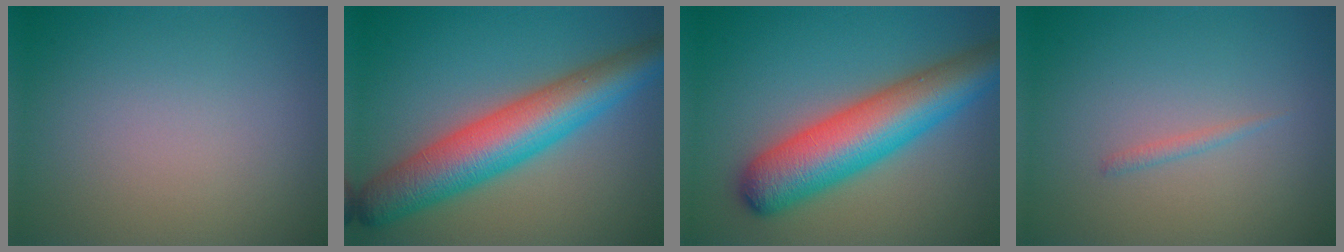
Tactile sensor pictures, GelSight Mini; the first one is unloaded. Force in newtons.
{"total": 8.7, "press": 8.7, "slide": 0.1}
{"total": 9.1, "press": 9.1, "slide": 0.4}
{"total": 0.7, "press": 0.7, "slide": 0.0}